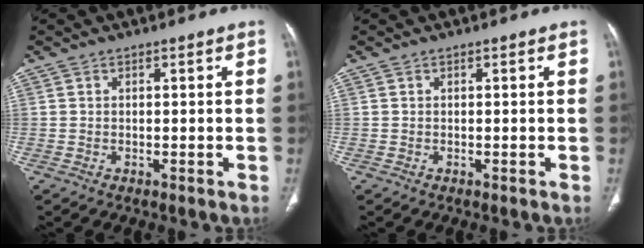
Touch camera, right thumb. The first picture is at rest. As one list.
[{"total": 0.0}]